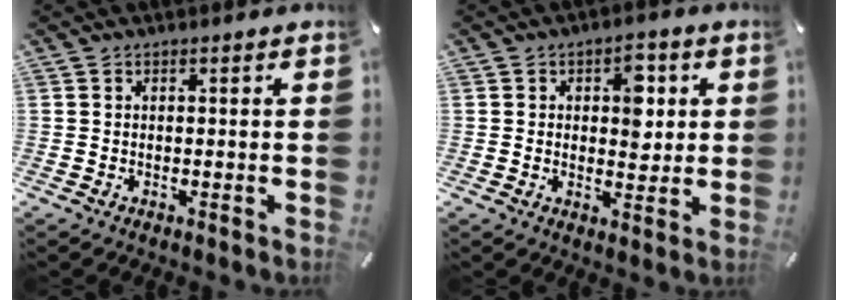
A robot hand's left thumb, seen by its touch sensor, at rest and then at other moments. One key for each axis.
{"total": 7.1, "fx": 1.6, "fy": 4.5, "fz": 5.2, "tx": -0.060, "ty": -0.007, "tz": 0.020}